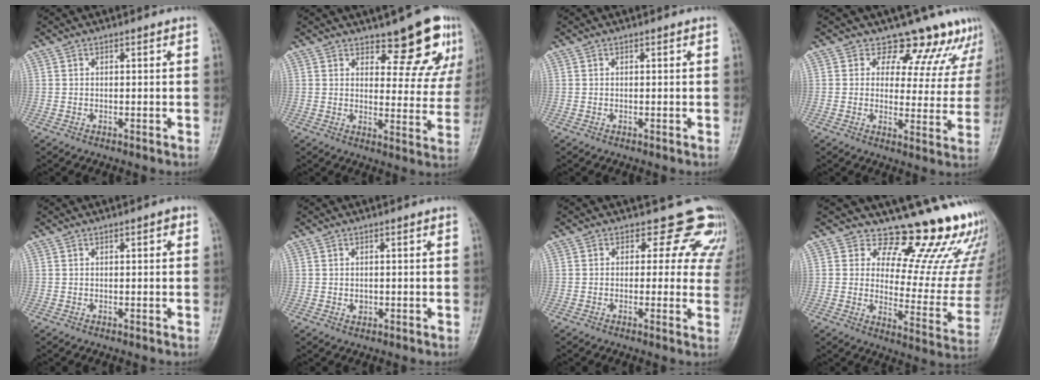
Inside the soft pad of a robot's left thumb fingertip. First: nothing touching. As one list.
[{"total": 11.0, "force": [8.4, 4.1, 5.9], "torque": [-0.033, -0.062, 0.104]}, {"total": 0.0}, {"total": 11.6, "force": [10.1, 5.4, 1.8], "torque": [0.027, -0.063, 0.102]}, {"total": 1.0, "force": [0.5, 0.4, 0.9], "torque": [-0.010, 0.002, 0.005]}, {"total": 1.0, "force": [0.1, 0.8, 0.7], "torque": [-0.008, -0.001, 0.005]}, {"total": 8.9, "force": [7.1, 5.2, 1.7], "torque": [0.039, -0.028, 0.052]}, {"total": 20.6, "force": [16.8, 7.4, 9.2], "torque": [-0.059, -0.136, 0.199]}]